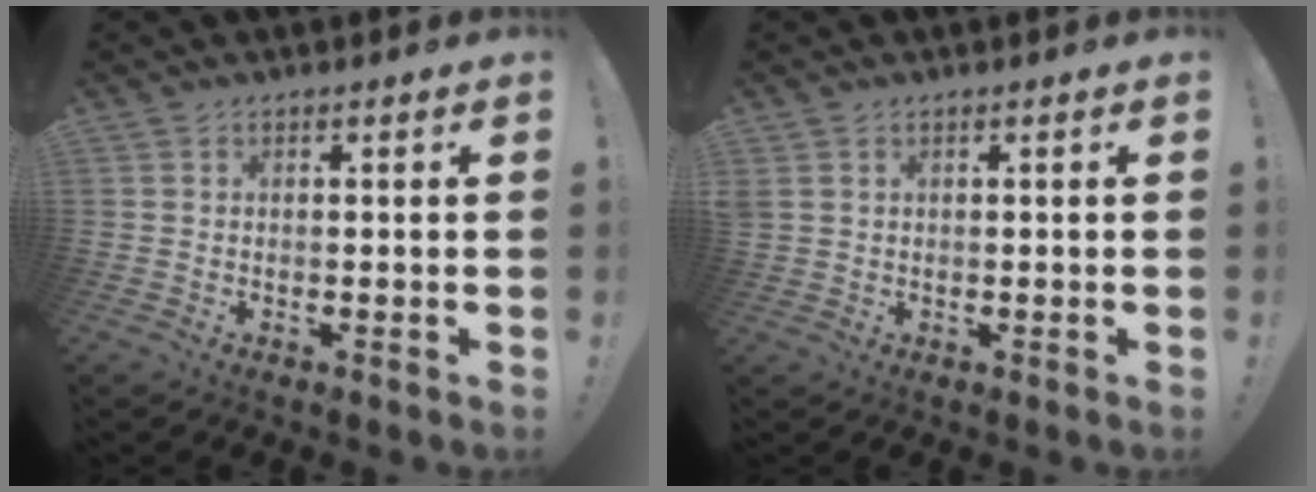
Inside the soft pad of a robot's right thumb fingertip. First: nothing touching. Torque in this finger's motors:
{"motor_torque": [0.17, 0.20, 0.67, 0.30, 0.11]}